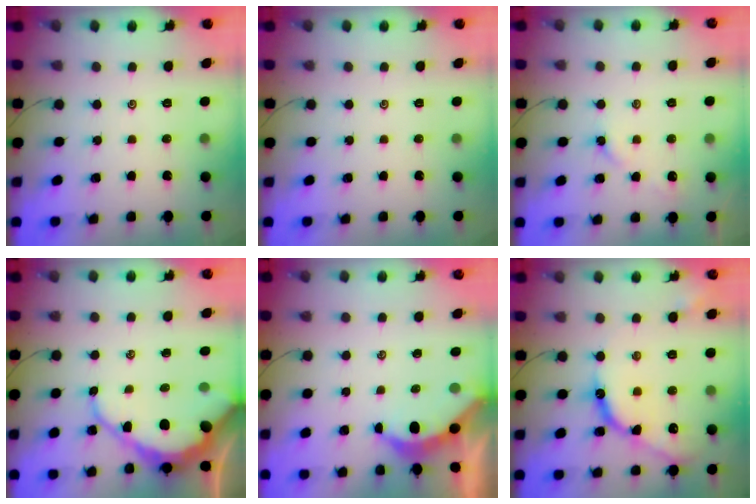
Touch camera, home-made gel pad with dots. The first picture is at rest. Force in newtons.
{"total": 0.0}
{"total": 2.2, "press": 2.1, "slide": 0.6}
{"total": 12.4, "press": 12.3, "slide": 1.4}
{"total": 4.0, "press": 3.9, "slide": 0.5}
{"total": 12.4, "press": 12.4, "slide": 0.9}